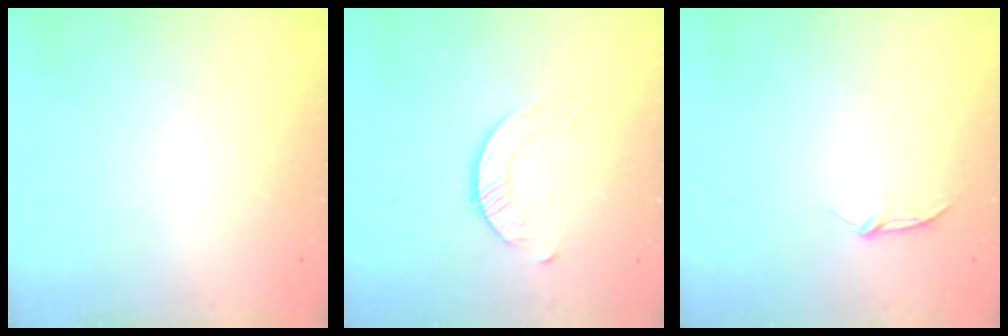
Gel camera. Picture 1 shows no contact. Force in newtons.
{"total": 3.7, "press": 3.7, "slide": 0.4}
{"total": 5.1, "press": 5.1, "slide": 0.6}